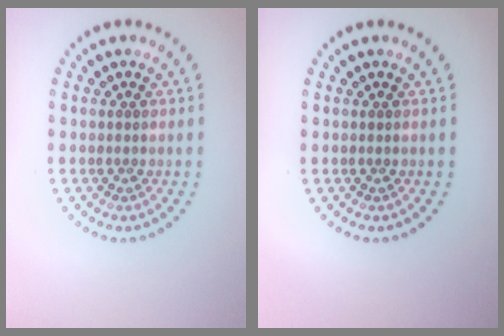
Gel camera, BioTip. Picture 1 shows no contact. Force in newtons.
{"total": 0.0}